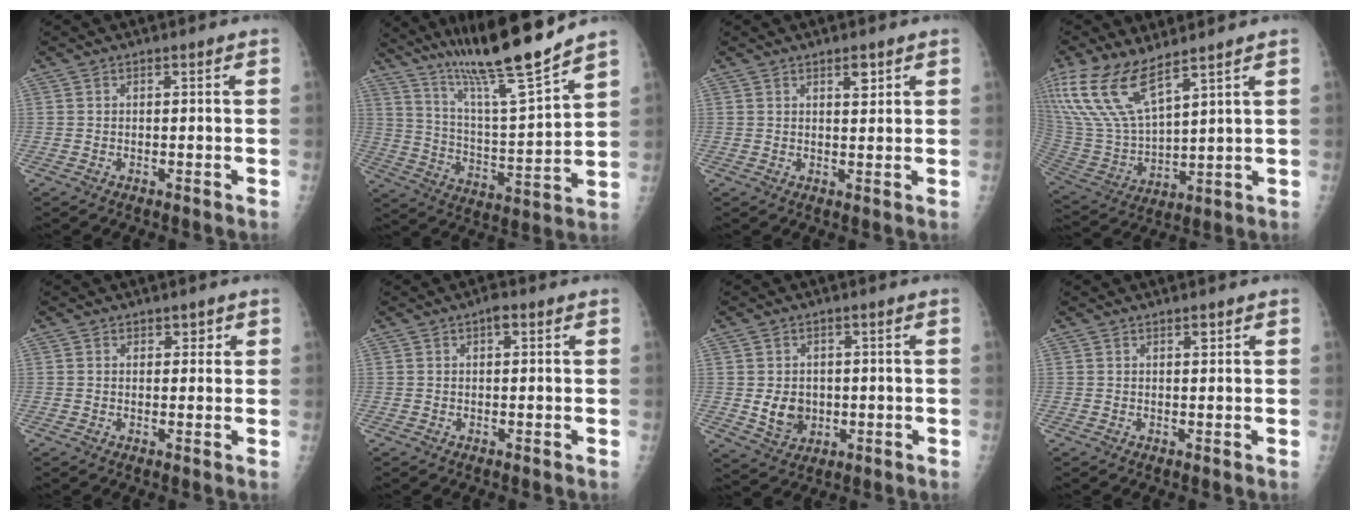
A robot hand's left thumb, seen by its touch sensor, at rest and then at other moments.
{"total": 17.8, "force": [14.3, 0.2, 10.6], "torque": [-0.161, -0.079, 0.251]}
{"total": 2.4, "force": [1.4, 1.1, 1.7], "torque": [-0.015, -0.007, 0.020]}
{"total": 15.4, "force": [10.4, 5.0, 10.3], "torque": [-0.217, -0.047, 0.223]}
{"total": 1.9, "force": [0.7, 1.5, 1.0], "torque": [0.006, -0.001, 0.006]}
{"total": 1.7, "force": [0.6, 0.8, 1.3], "torque": [-0.013, 0.003, 0.005]}
{"total": 6.5, "force": [-0.5, 5.4, 3.6], "torque": [-0.034, -0.003, 0.003]}
{"total": 1.0, "force": [0.5, 0.5, 0.7], "torque": [-0.005, -0.001, 0.007]}